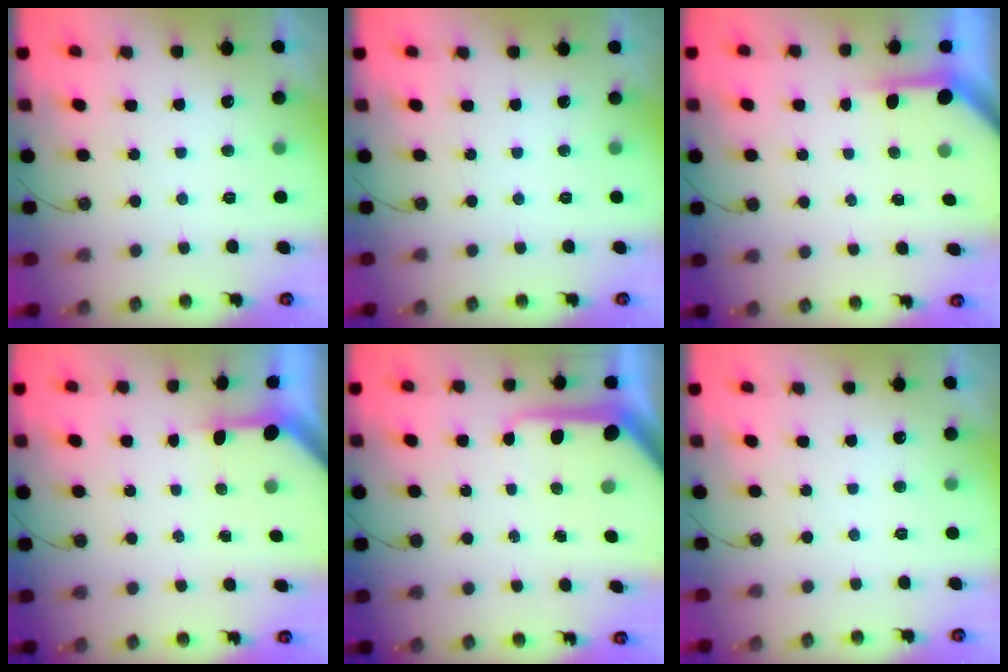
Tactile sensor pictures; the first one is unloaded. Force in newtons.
{"total": 0.0}
{"total": 3.8, "press": 3.8, "slide": 0.3}
{"total": 2.9, "press": 2.9, "slide": 0.2}
{"total": 11.0, "press": 11.0, "slide": 1.0}
{"total": 0.0}